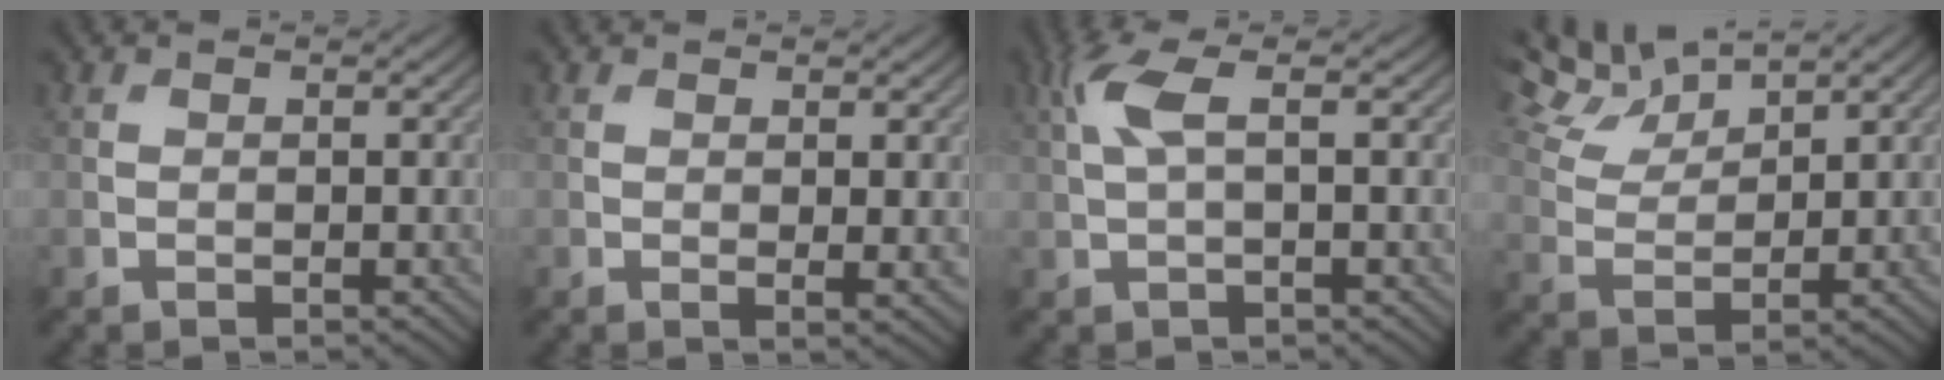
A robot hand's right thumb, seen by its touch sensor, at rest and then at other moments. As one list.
[{"total": 1.7, "force": [0.7, 0.4, 1.6], "torque": [-0.026, -0.009, 0.014]}, {"total": 3.8, "force": [0.9, 0.8, 3.6], "torque": [-0.085, 0.012, 0.017]}, {"total": 6.5, "force": [5.6, 1.4, 3.0], "torque": [-0.072, 0.012, 0.109]}]